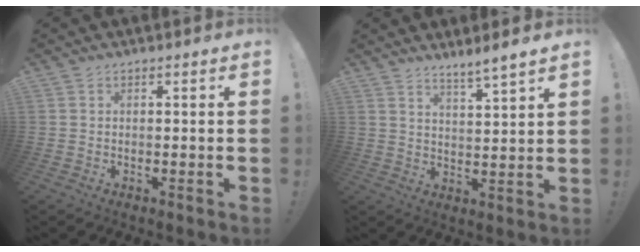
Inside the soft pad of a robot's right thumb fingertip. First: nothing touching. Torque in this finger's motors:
{"motor_torque": [0.00, 0.16, 0.17, 0.17, 0.03]}